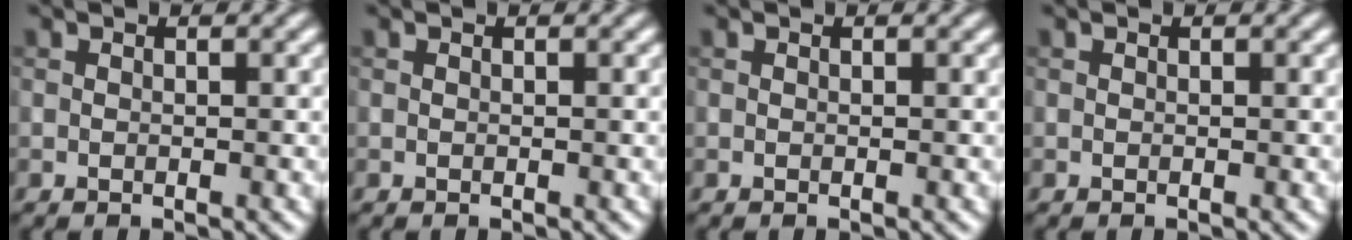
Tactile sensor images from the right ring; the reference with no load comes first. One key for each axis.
{"total": 0.0}
{"total": 0.0}
{"total": 0.0}